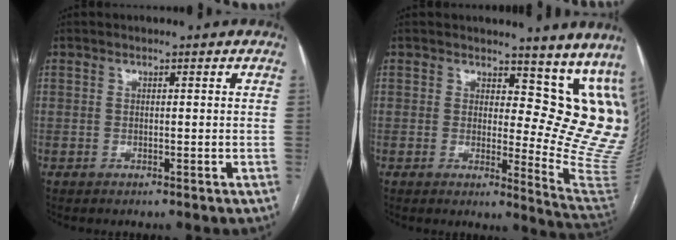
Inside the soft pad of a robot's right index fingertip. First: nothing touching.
{"total": 12.9, "force": [10.5, 4.6, 6.0], "torque": [-0.048, -0.056, 0.096]}